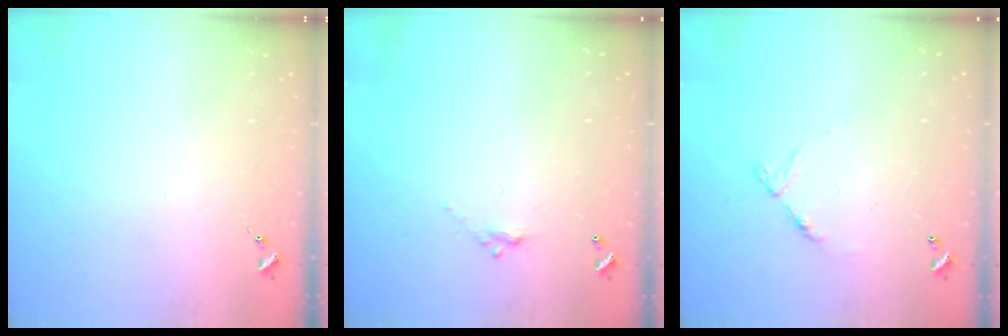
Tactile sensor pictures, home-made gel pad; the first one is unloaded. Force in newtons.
{"total": 4.9, "press": 4.9, "slide": 0.2}
{"total": 6.8, "press": 6.8, "slide": 0.5}